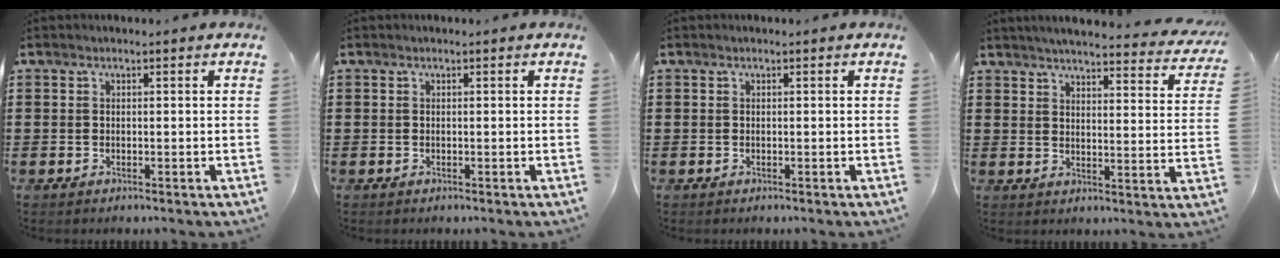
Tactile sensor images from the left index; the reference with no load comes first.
{"total": 0.0}
{"total": 0.0}
{"total": 4.4, "force": [4.2, -0.2, 1.5], "torque": [-0.047, -0.025, 0.071]}